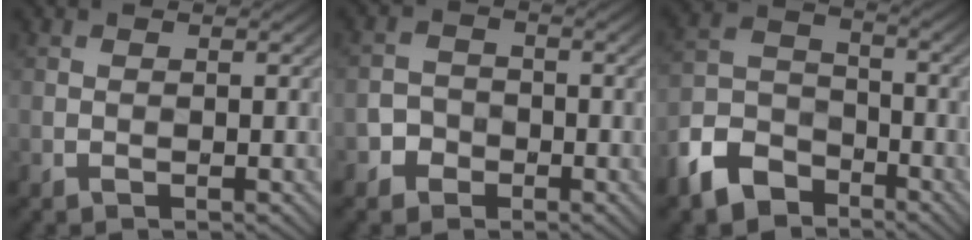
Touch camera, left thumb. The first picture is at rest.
{"total": 2.5, "force": [-1.6, 1.9, 0.3], "torque": [-0.008, -0.001, -0.035]}
{"total": 9.1, "force": [-6.2, 5.3, 4.0], "torque": [-0.098, -0.016, -0.133]}